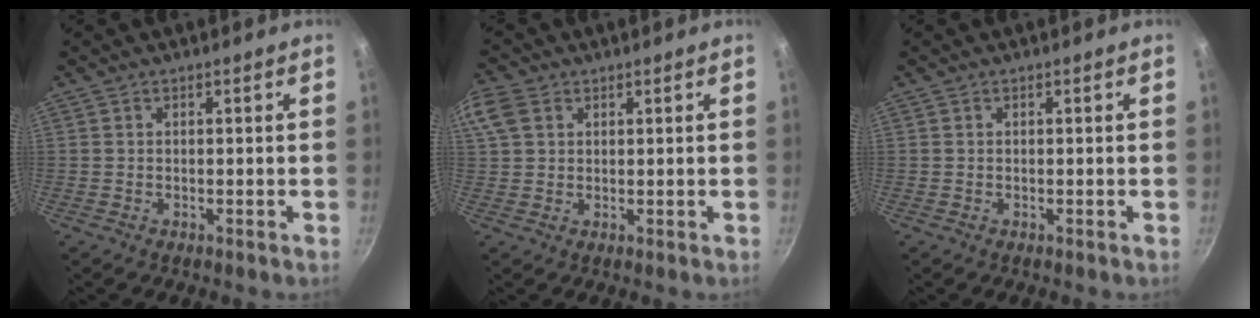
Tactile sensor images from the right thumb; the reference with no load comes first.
{"total": 6.3, "force": [2.6, 4.6, 3.4], "torque": [-0.068, 0.007, 0.048]}
{"total": 0.0}